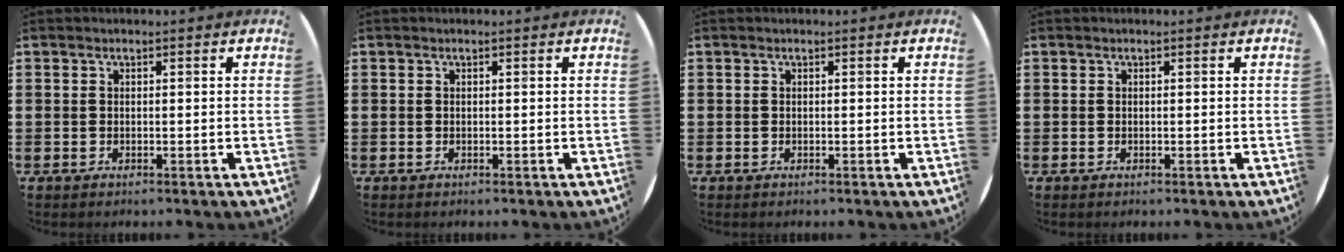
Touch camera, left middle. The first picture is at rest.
{"total": 0.0}
{"total": 0.0}
{"total": 0.0}